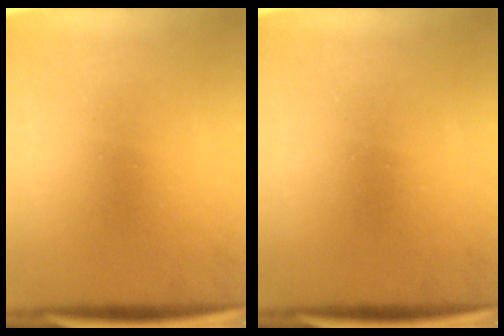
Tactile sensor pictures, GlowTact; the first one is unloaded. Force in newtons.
{"total": 0.0}